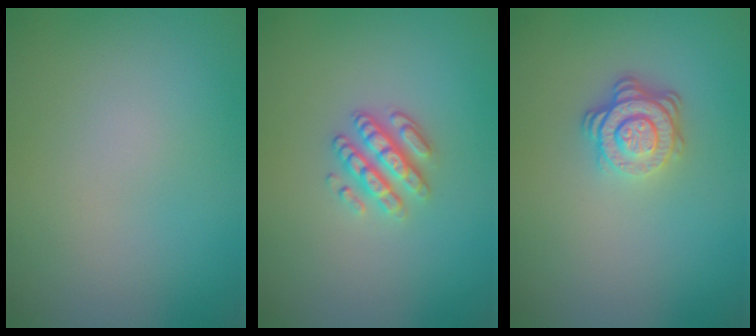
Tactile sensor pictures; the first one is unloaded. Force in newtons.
{"total": 3.1, "press": 2.6, "slide": 1.7}
{"total": 3.7, "press": 2.7, "slide": 2.5}